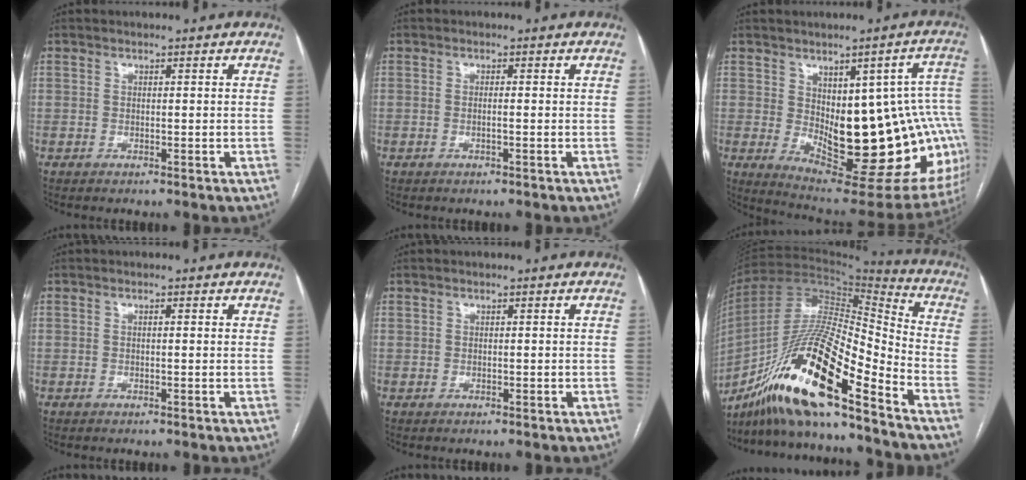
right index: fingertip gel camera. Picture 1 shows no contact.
{"total": 0.9, "force": [-0.3, 0.0, 0.8], "torque": [-0.017, 0.000, -0.004]}
{"total": 24.1, "force": [-1.9, 8.9, 22.3], "torque": [-0.213, 0.009, 0.000]}
{"total": 0.6, "force": [0.2, 0.1, 0.6], "torque": [-0.012, 0.002, 0.001]}
{"total": 0.0}
{"total": 20.6, "force": [-13.2, 2.2, 15.7], "torque": [-0.313, -0.018, -0.242]}